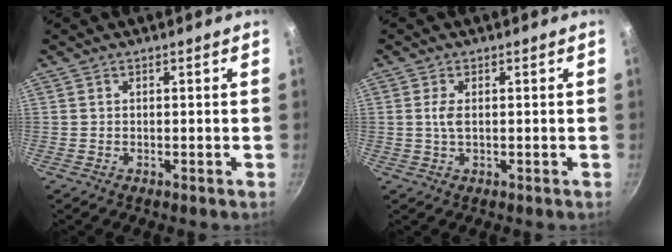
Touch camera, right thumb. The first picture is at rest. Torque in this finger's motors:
{"motor_torque": [0.67, 0.66, 0.68, 0.34, 0.01]}